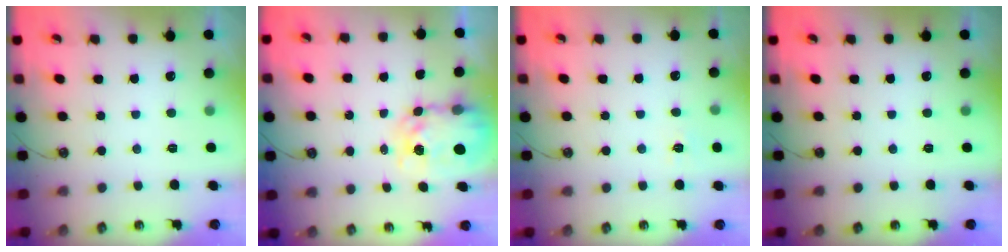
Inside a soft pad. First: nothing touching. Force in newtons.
{"total": 7.7, "press": 7.6, "slide": 0.7}
{"total": 5.3, "press": 5.3, "slide": 0.6}
{"total": 0.0}